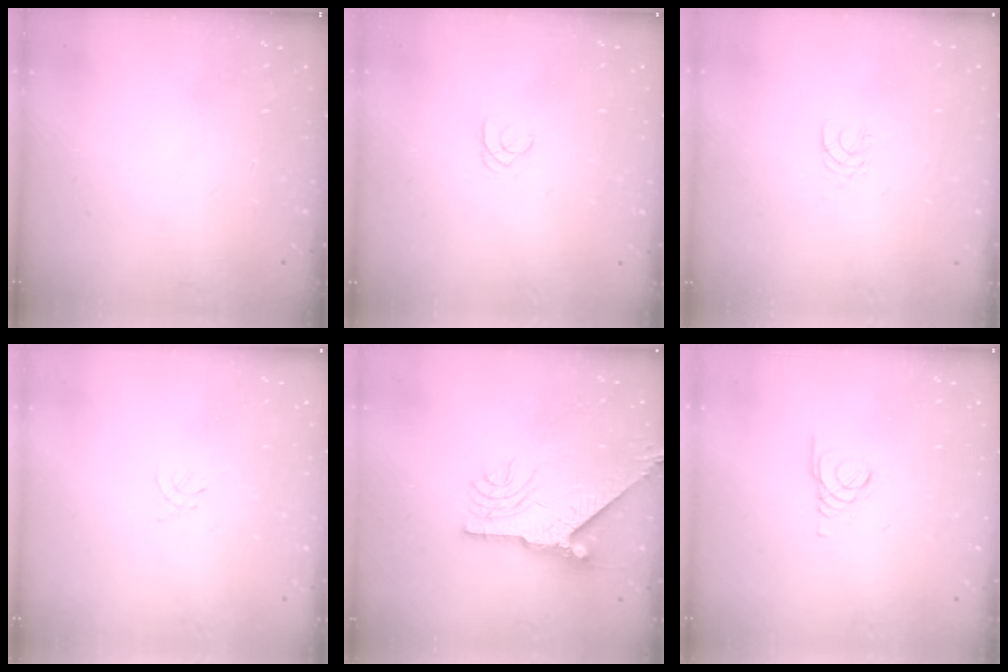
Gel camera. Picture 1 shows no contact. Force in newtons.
{"total": 1.8, "press": 1.7, "slide": 0.2}
{"total": 2.5, "press": 2.5, "slide": 0.4}
{"total": 0.0}
{"total": 9.4, "press": 9.4, "slide": 1.2}
{"total": 1.5, "press": 1.4, "slide": 0.1}